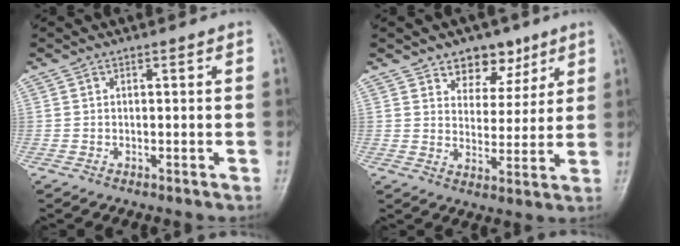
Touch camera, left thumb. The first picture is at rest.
{"total": 8.0, "force": [5.3, 5.3, 2.9], "torque": [-0.004, -0.027, 0.084]}